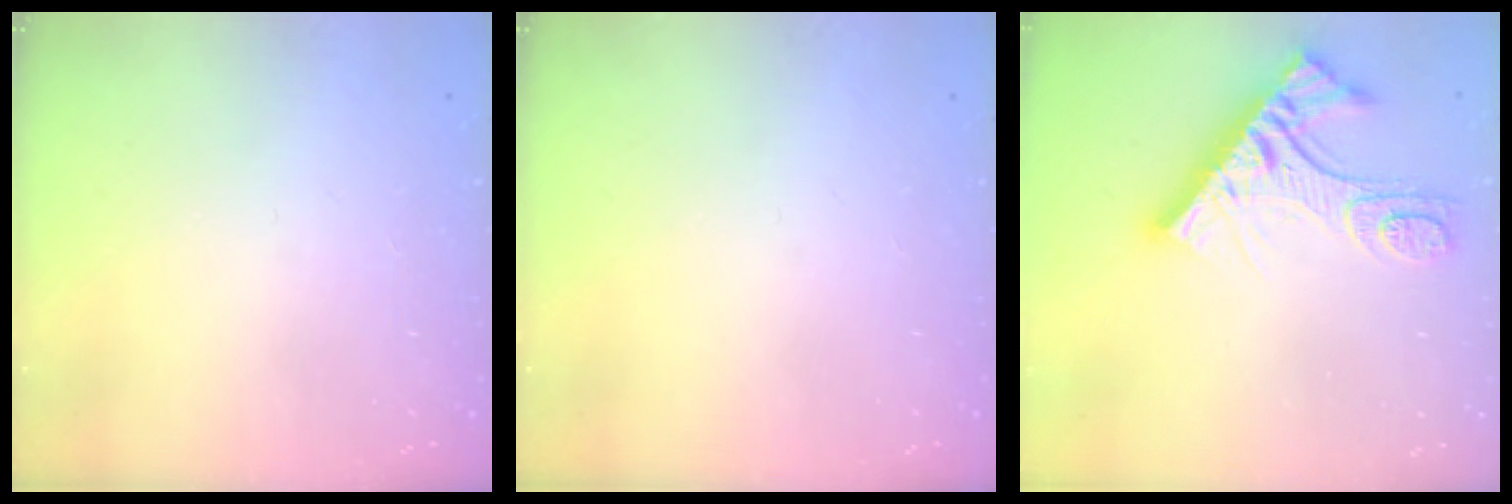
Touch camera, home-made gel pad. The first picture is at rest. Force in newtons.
{"total": 0.0}
{"total": 14.4, "press": 14.3, "slide": 1.3}